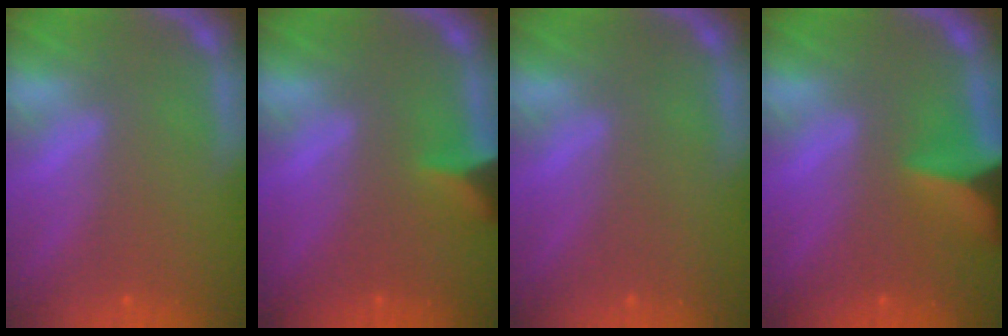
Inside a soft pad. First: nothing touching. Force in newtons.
{"total": 2.9}
{"total": 0.0}
{"total": 6.5}